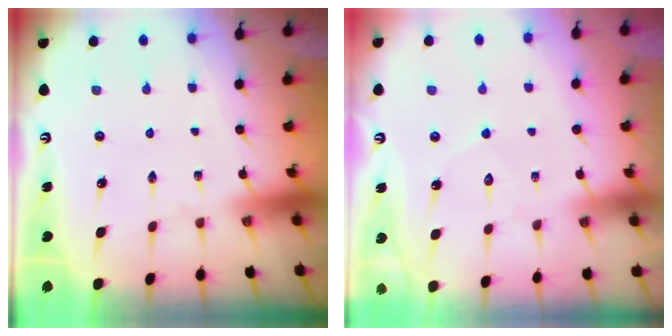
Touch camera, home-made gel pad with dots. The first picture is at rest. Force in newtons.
{"total": 5.1, "press": 5.1, "slide": 0.4}